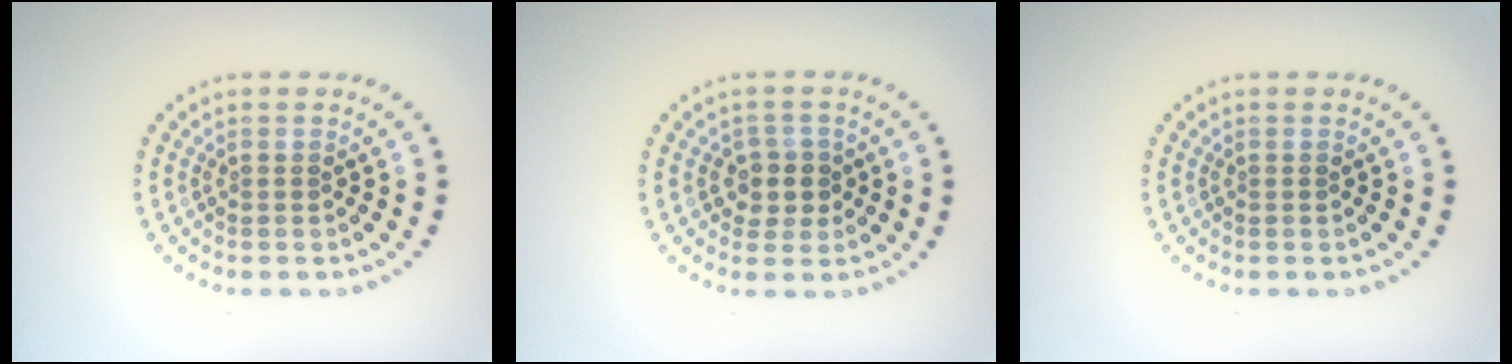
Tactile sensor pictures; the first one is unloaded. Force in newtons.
{"total": 2.3, "press": 2.1, "slide": 1.1}
{"total": 0.0}